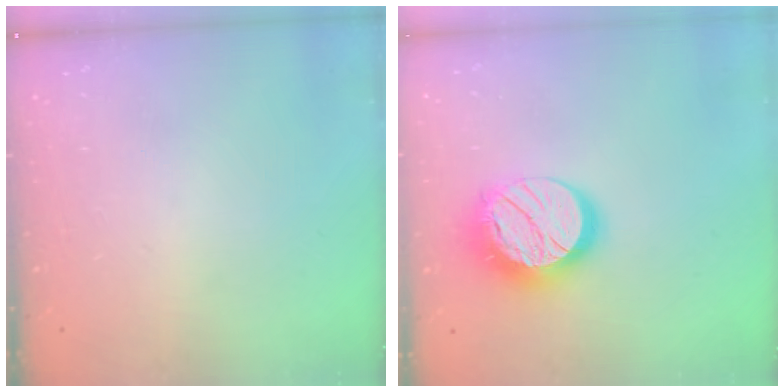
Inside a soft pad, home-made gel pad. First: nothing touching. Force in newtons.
{"total": 15.7, "press": 15.7, "slide": 0.9}